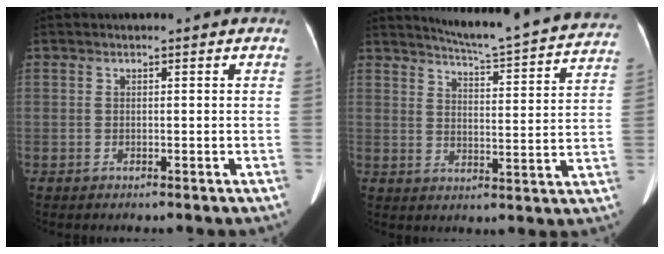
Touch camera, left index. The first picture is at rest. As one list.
[{"total": 21.6, "force": [20.2, 1.0, 7.6], "torque": [-0.109, -0.057, 0.244]}]